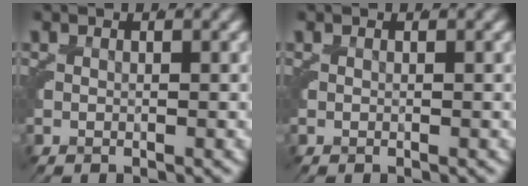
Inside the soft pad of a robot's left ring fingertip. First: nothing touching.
{"total": 0.0}